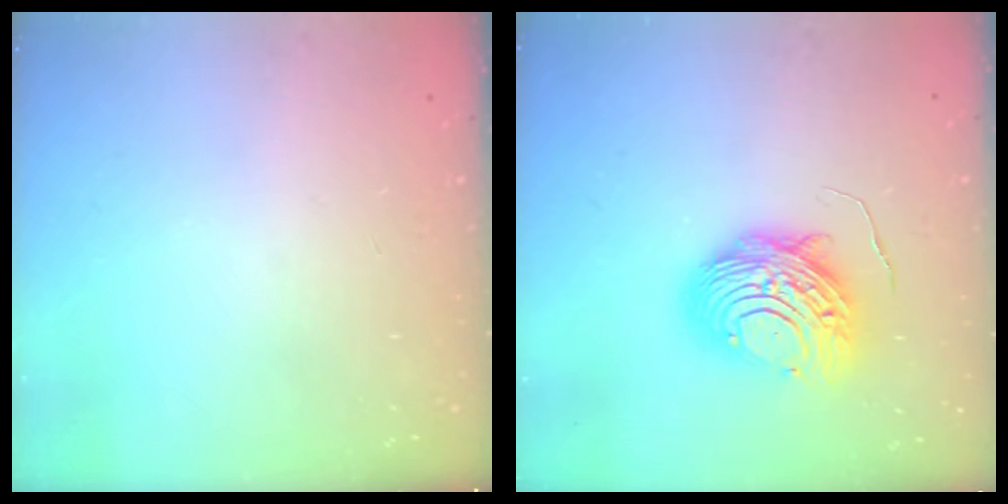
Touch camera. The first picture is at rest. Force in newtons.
{"total": 12.8, "press": 12.7, "slide": 1.1}